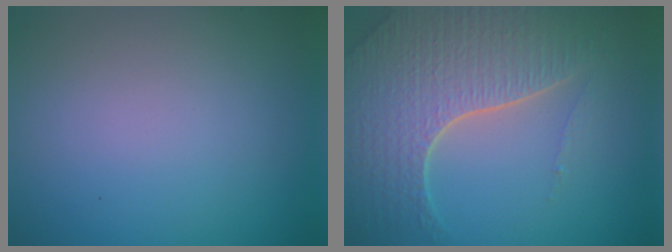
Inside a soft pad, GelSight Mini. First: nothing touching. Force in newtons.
{"total": 7.0, "press": 5.0, "slide": 4.9}